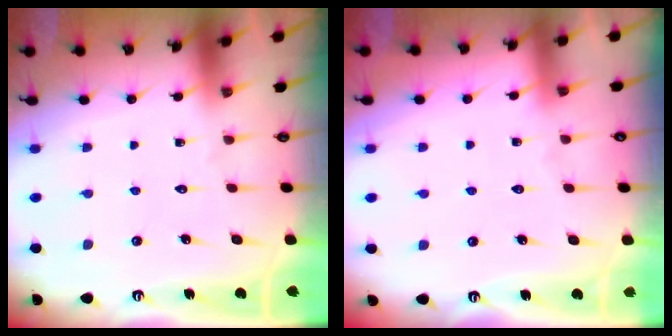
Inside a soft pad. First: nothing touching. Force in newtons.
{"total": 3.6, "press": 3.5, "slide": 0.6}